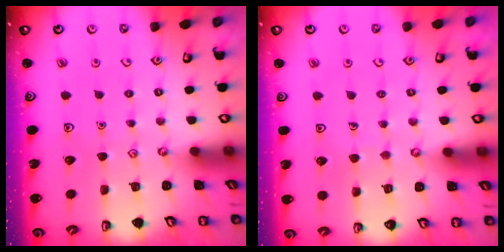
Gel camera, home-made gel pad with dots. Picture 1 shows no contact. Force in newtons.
{"total": 2.6, "press": 2.6, "slide": 0.2}